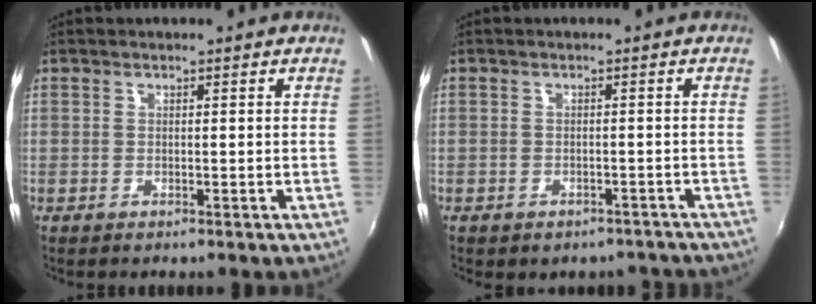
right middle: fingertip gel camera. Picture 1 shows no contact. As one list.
[{"total": 6.6, "force": [-5.6, 3.1, 1.8], "torque": [-0.037, 0.001, -0.055]}]